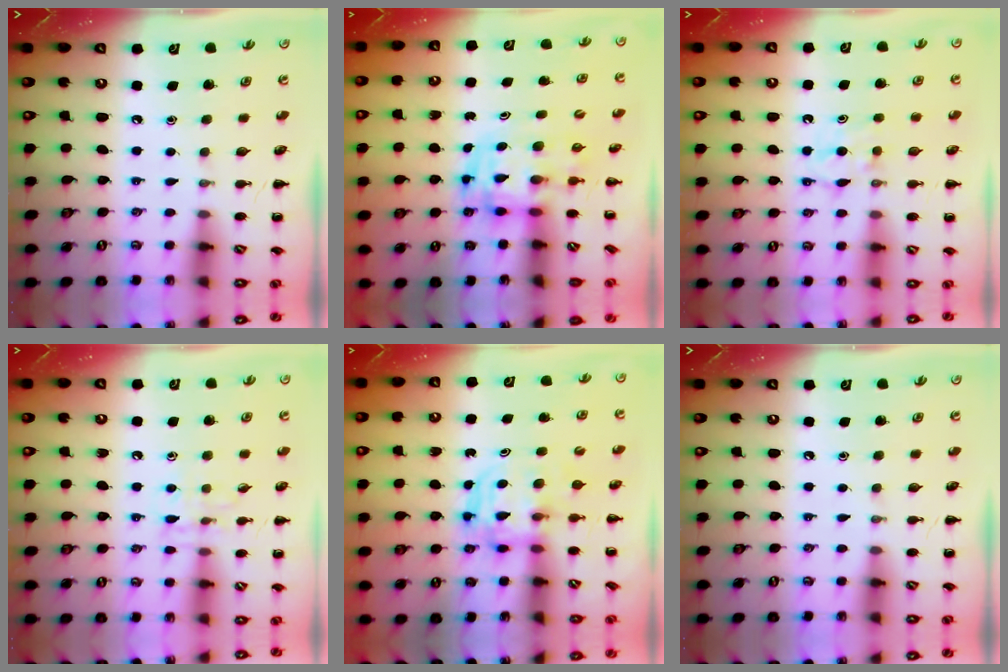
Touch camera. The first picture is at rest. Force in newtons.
{"total": 3.7, "press": 3.6, "slide": 0.7}
{"total": 5.1, "press": 4.8, "slide": 1.6}
{"total": 6.9, "press": 6.7, "slide": 1.4}
{"total": 3.8, "press": 3.8, "slide": 0.2}
{"total": 0.0}